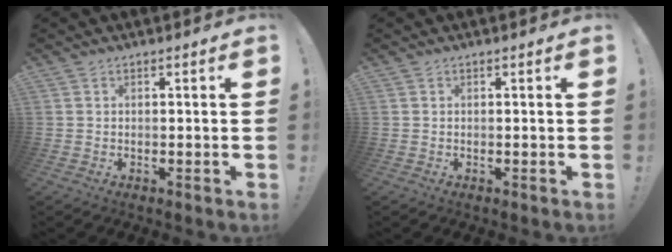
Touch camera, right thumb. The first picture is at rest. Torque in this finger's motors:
{"motor_torque": [0.00, 0.00, -0.16, 0.16, 0.01]}